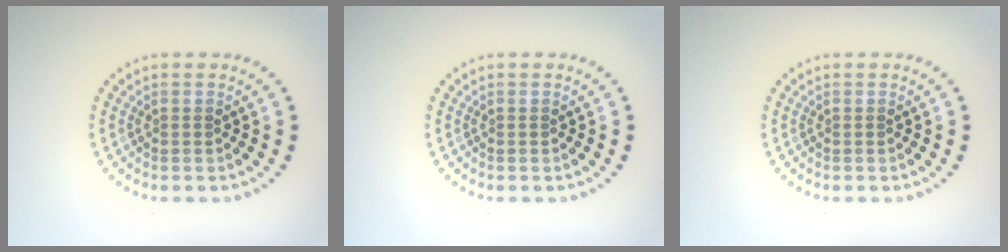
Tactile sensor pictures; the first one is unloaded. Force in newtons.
{"total": 0.0}
{"total": 0.0}